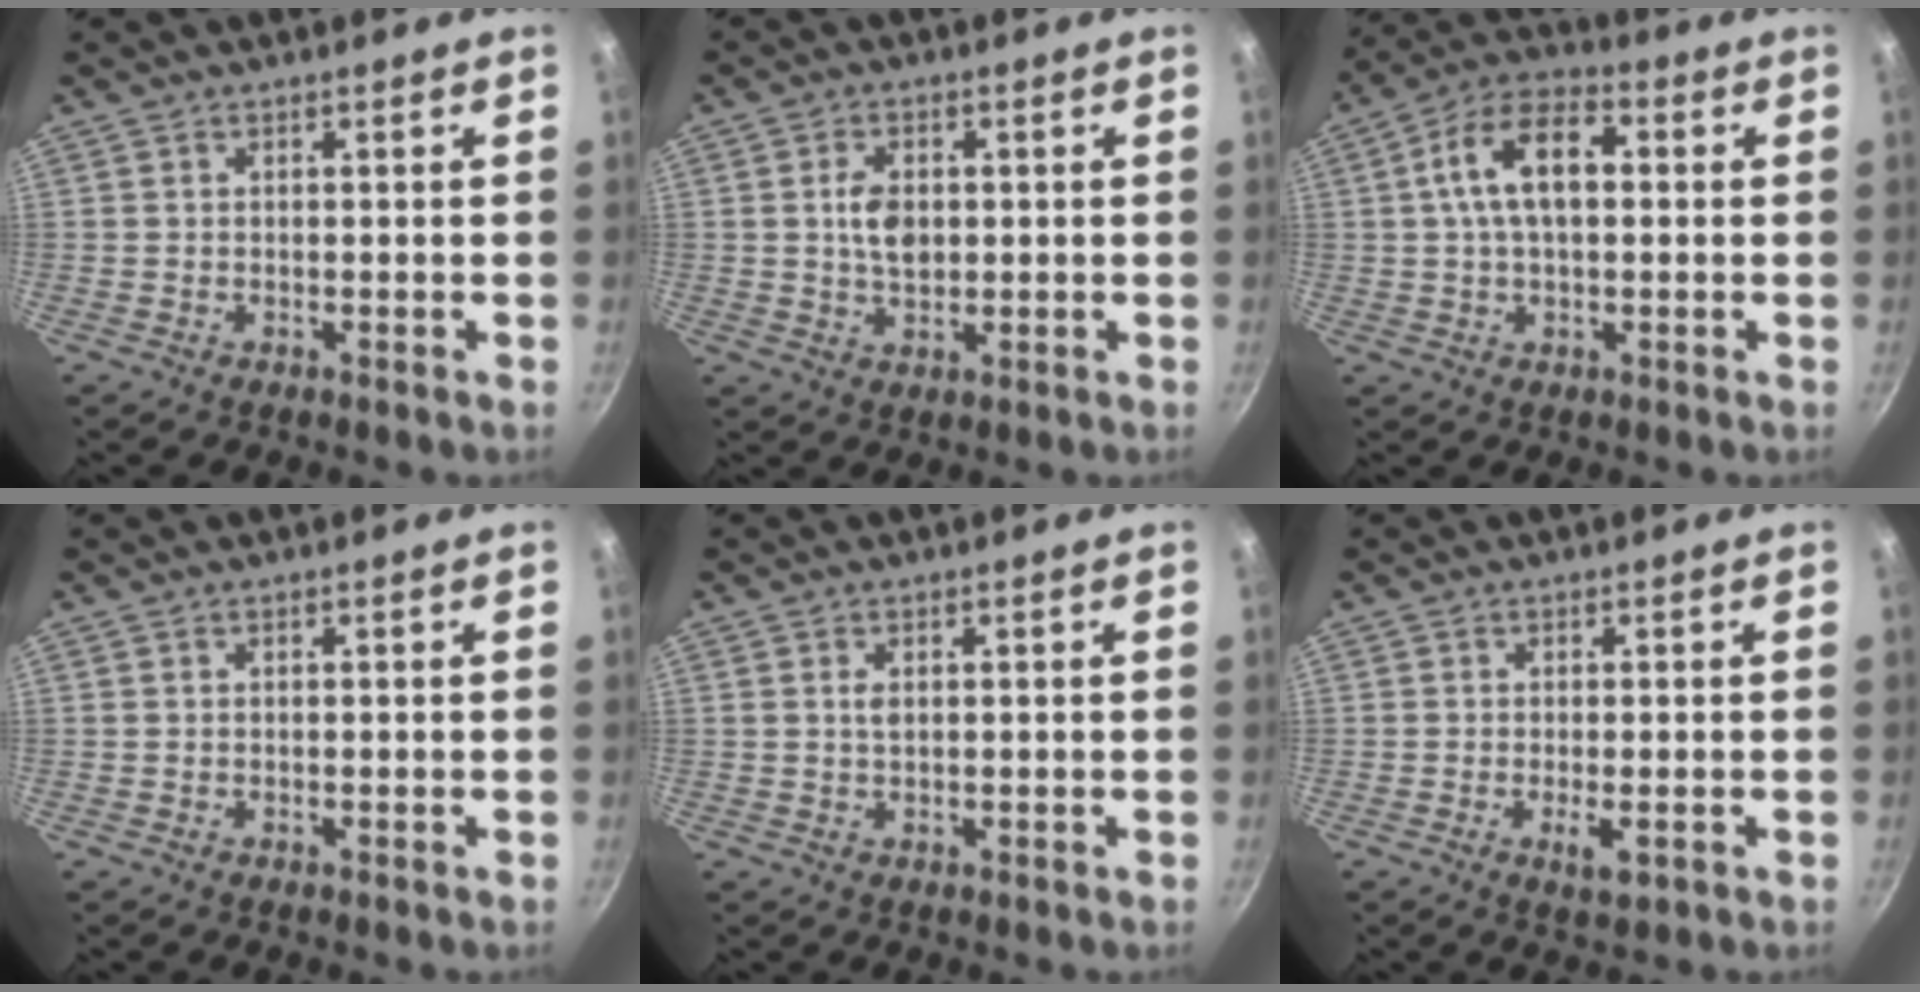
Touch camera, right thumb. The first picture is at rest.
{"total": 5.5, "force": [0.6, 3.5, 4.1], "torque": [-0.066, -0.001, 0.013]}
{"total": 12.0, "force": [1.8, 6.6, 9.8], "torque": [-0.177, 0.027, 0.026]}
{"total": 0.0}
{"total": 1.4, "force": [0.4, 0.8, 1.1], "torque": [-0.019, -0.001, 0.009]}
{"total": 2.6, "force": [-0.8, 0.9, 2.3], "torque": [-0.042, -0.004, -0.012]}